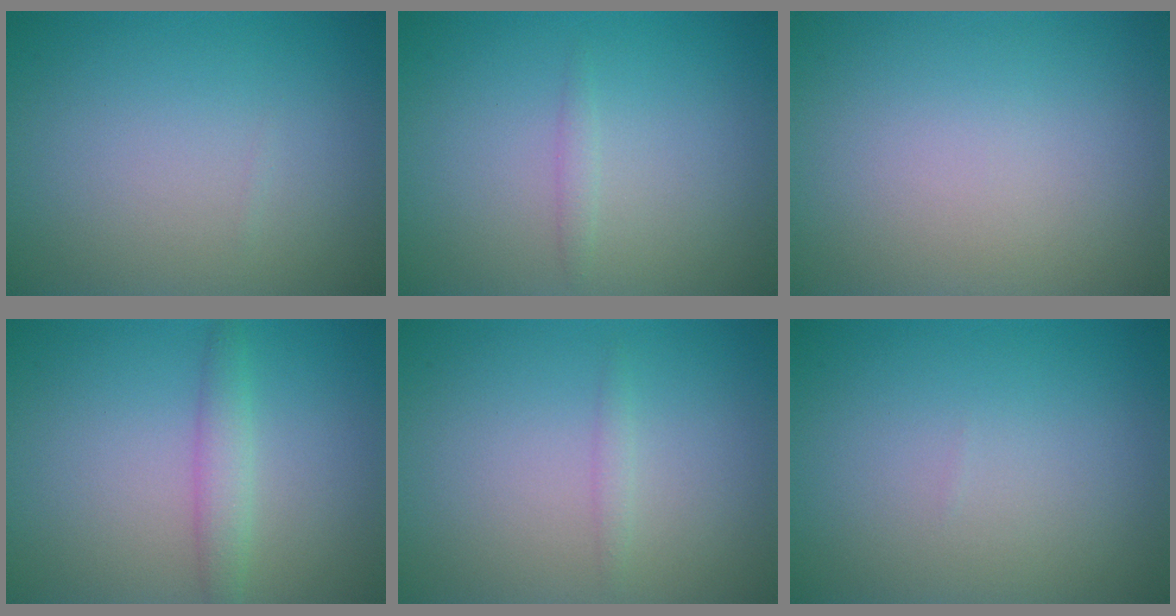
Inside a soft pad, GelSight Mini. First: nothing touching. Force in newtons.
{"total": 0.7, "press": 0.7, "slide": 0.0}
{"total": 0.0}
{"total": 2.0, "press": 2.0, "slide": 0.2}
{"total": 0.7, "press": 0.7, "slide": 0.1}
{"total": 0.0}